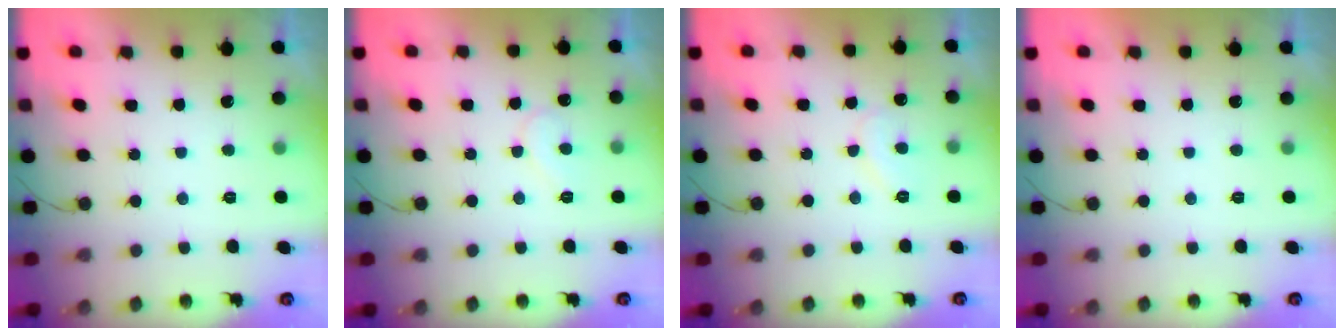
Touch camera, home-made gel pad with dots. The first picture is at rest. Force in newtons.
{"total": 7.2, "press": 7.2, "slide": 0.6}
{"total": 8.3, "press": 8.3, "slide": 0.5}
{"total": 1.7, "press": 1.7, "slide": 0.1}